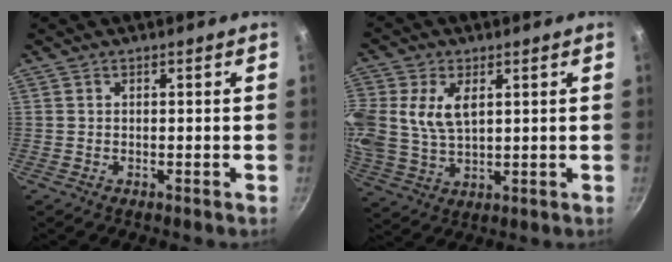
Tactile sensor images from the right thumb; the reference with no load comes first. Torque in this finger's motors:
{"motor_torque": [-0.40, 1.81, 0.49, -0.09, 0.25]}